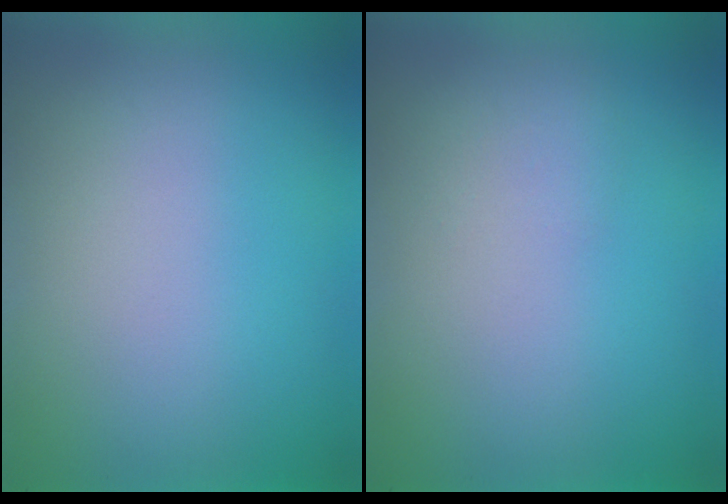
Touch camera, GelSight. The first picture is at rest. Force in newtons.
{"total": 1.1}